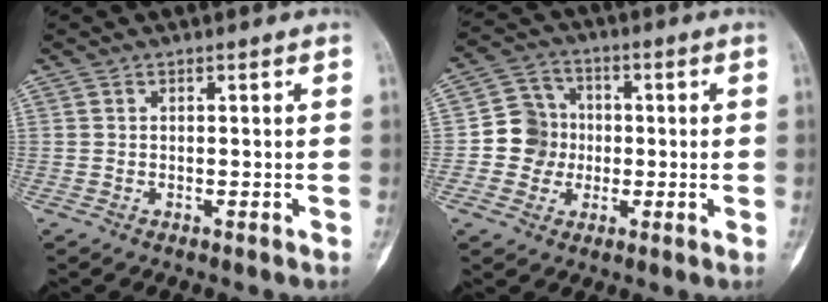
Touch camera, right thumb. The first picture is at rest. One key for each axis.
{"total": 8.4, "fx": -0.8, "fy": 8.0, "fz": 2.4, "tx": -0.001, "ty": 0.017, "tz": -0.023}